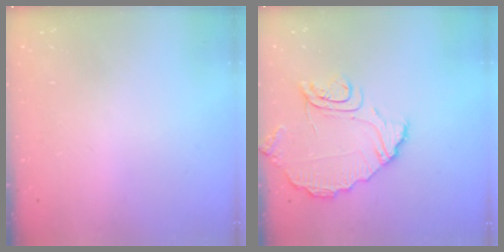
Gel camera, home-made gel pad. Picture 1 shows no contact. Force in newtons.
{"total": 9.4, "press": 9.3, "slide": 1.0}